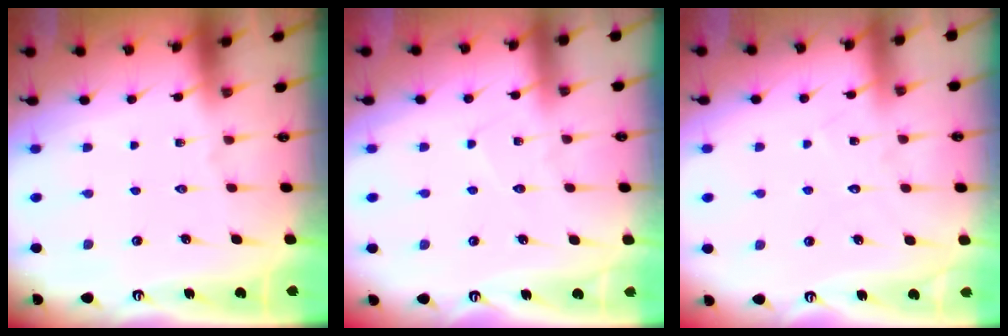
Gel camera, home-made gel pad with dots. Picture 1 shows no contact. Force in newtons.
{"total": 4.2, "press": 4.2, "slide": 0.5}
{"total": 5.8, "press": 5.8, "slide": 0.5}